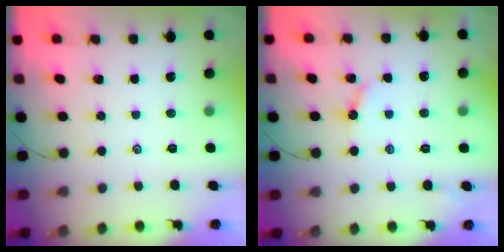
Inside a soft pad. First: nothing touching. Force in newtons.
{"total": 4.0, "press": 3.9, "slide": 0.5}